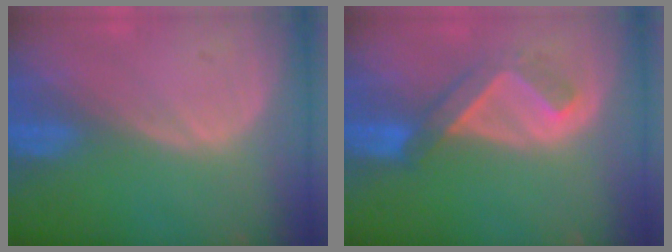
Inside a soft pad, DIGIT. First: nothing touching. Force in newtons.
{"total": 5.2, "press": 4.7, "slide": 2.3}